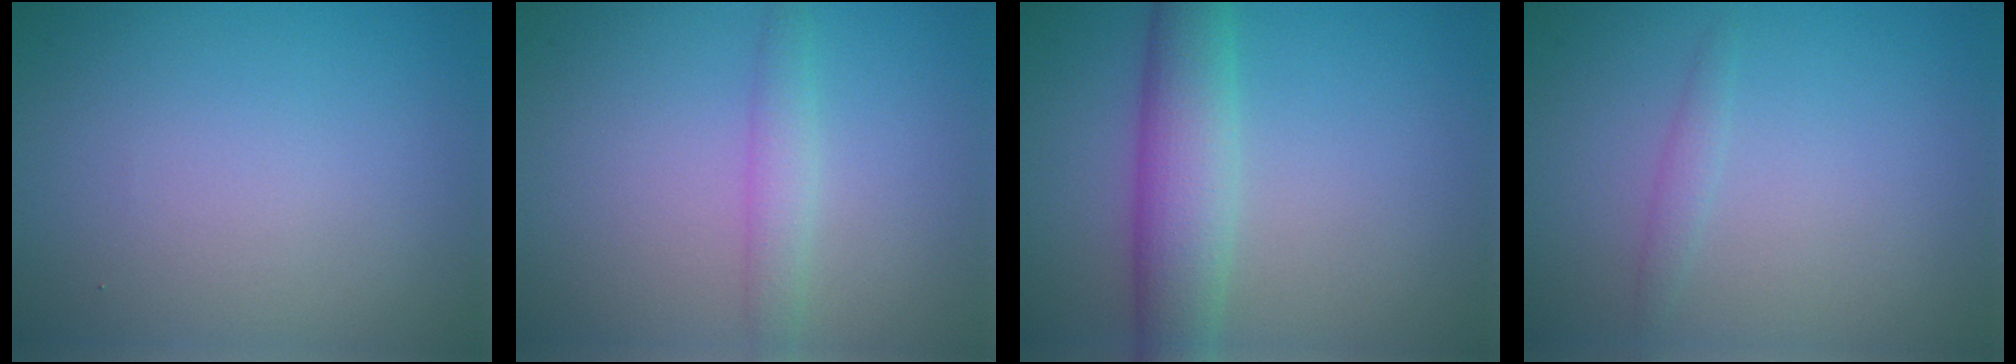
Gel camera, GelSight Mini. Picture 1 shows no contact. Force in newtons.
{"total": 1.9, "press": 1.9, "slide": 0.1}
{"total": 5.4, "press": 5.4, "slide": 0.2}
{"total": 1.0, "press": 1.0, "slide": 0.1}